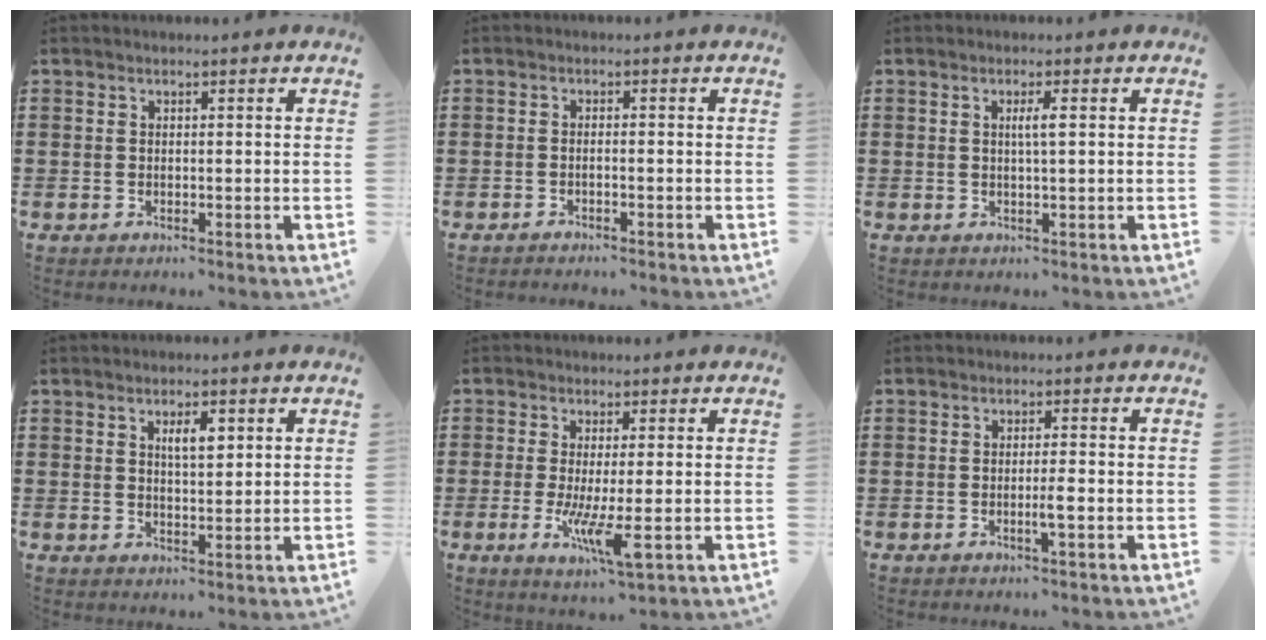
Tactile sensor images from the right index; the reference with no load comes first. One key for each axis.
{"total": 1.2, "fx": -1.1, "fy": -0.2, "fz": 0.5, "tx": -0.010, "ty": -0.004, "tz": -0.021}
{"total": 2.1, "fx": 0.4, "fy": 0.0, "fz": 2.0, "tx": -0.039, "ty": 0.000, "tz": 0.005}
{"total": 3.3, "fx": 1.4, "fy": 1.1, "fz": 2.8, "tx": -0.042, "ty": 0.000, "tz": 0.018}
{"total": 6.5, "fx": -1.7, "fy": 1.1, "fz": 6.2, "tx": -0.124, "ty": -0.021, "tz": -0.029}
{"total": 2.3, "fx": -0.8, "fy": 0.0, "fz": 2.2, "tx": -0.043, "ty": -0.005, "tz": -0.017}